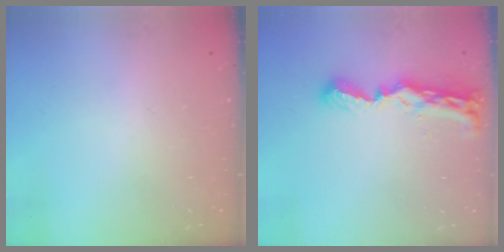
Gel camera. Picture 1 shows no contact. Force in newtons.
{"total": 8.8, "press": 8.8, "slide": 0.3}